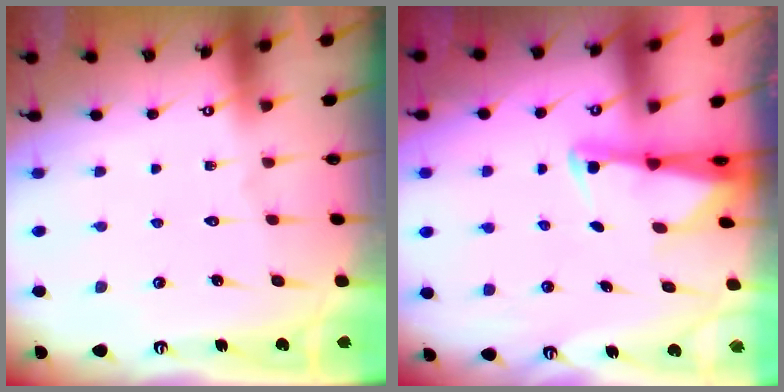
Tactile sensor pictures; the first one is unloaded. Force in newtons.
{"total": 2.8, "press": 2.7, "slide": 0.6}